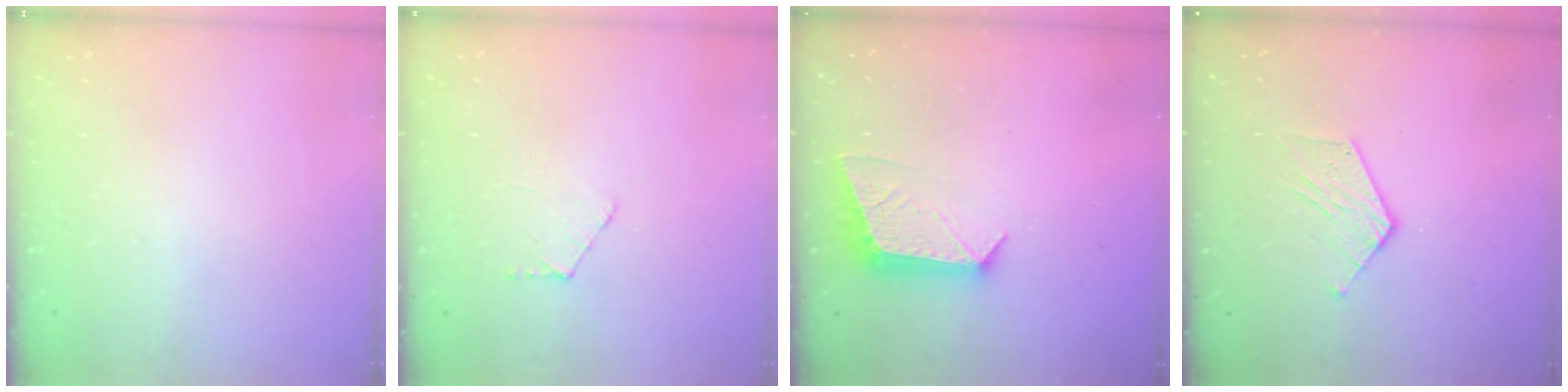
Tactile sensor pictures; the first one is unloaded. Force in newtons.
{"total": 3.3, "press": 3.3, "slide": 0.3}
{"total": 9.5, "press": 9.5, "slide": 0.6}
{"total": 7.3, "press": 7.3, "slide": 0.2}